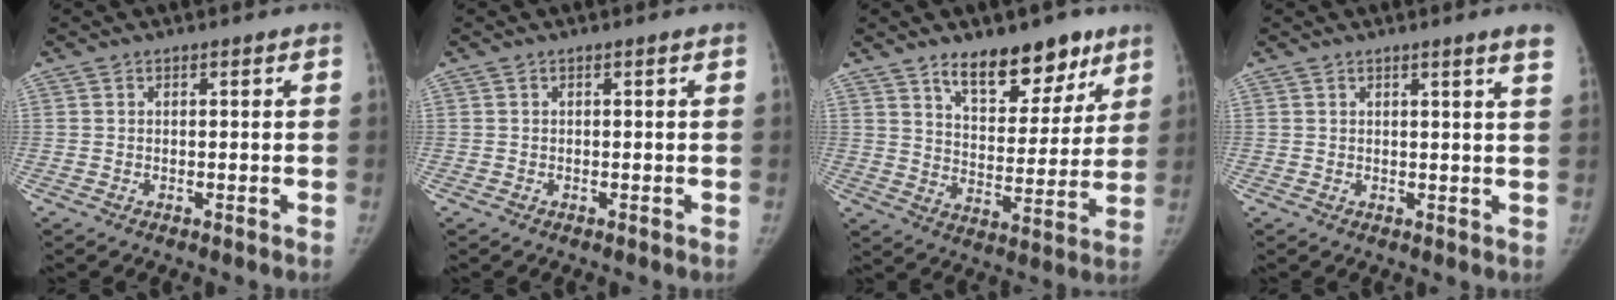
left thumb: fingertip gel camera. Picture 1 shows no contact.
{"total": 0.0}
{"total": 14.7, "force": [10.0, 7.4, 7.8], "torque": [-0.052, -0.061, 0.159]}
{"total": 4.3, "force": [3.1, -0.4, 3.1], "torque": [-0.038, -0.011, 0.030]}